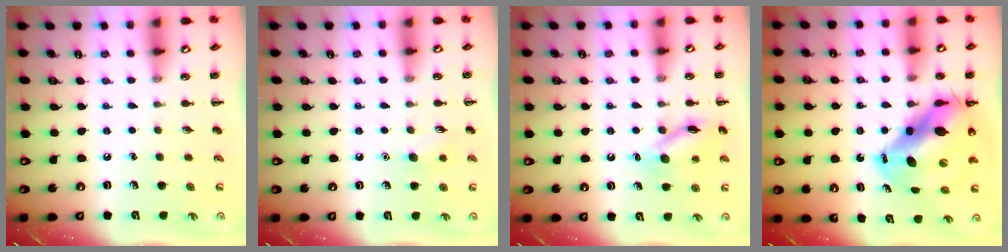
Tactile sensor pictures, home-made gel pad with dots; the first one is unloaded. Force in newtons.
{"total": 6.7, "press": 6.6, "slide": 1.3}
{"total": 12.5, "press": 12.5, "slide": 0.7}
{"total": 14.5, "press": 13.9, "slide": 4.0}